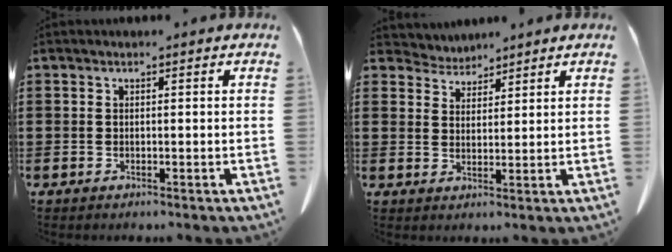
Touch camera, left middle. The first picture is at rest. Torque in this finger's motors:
{"motor_torque": [-0.11, -0.03, -0.16, -0.04]}